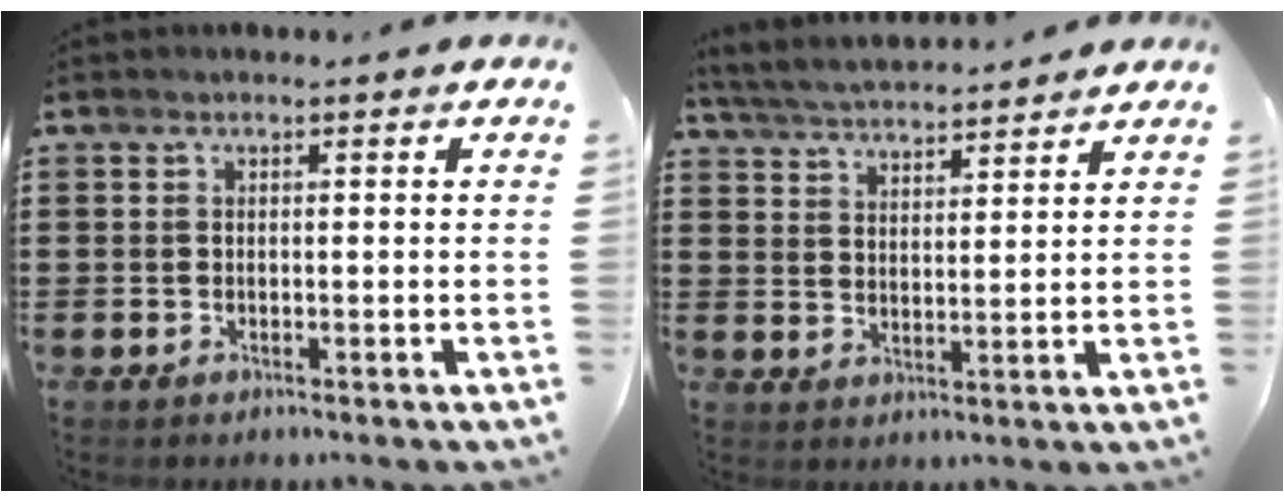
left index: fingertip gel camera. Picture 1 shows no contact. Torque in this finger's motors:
{"motor_torque": [2.14, 0.00, 0.16, 0.08]}